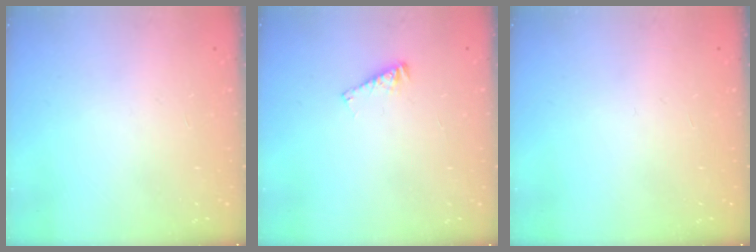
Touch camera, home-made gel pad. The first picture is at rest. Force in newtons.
{"total": 3.8, "press": 3.8, "slide": 0.3}
{"total": 0.0}